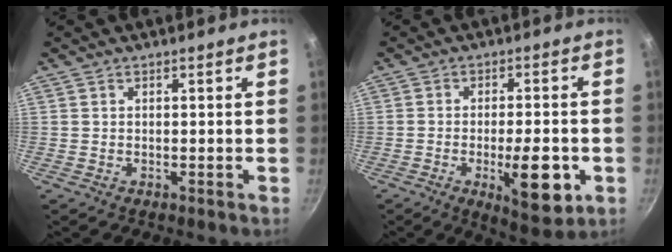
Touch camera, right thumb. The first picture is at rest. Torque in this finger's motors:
{"motor_torque": [0.79, 1.37, 0.92, -0.17, 0.36]}